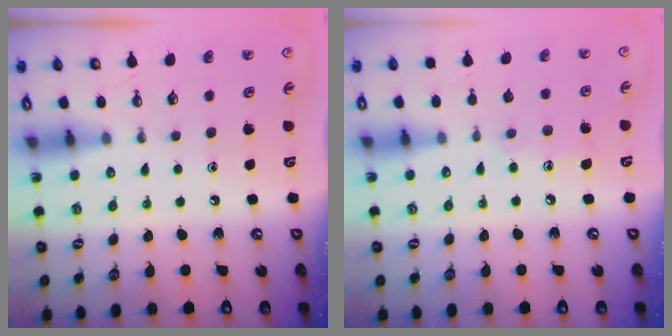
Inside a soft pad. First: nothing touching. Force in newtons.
{"total": 7.3, "press": 7.3, "slide": 0.0}